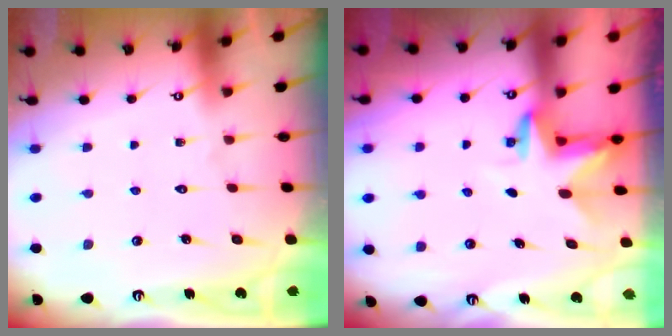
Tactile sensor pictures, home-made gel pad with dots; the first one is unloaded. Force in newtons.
{"total": 3.2, "press": 3.2, "slide": 0.1}